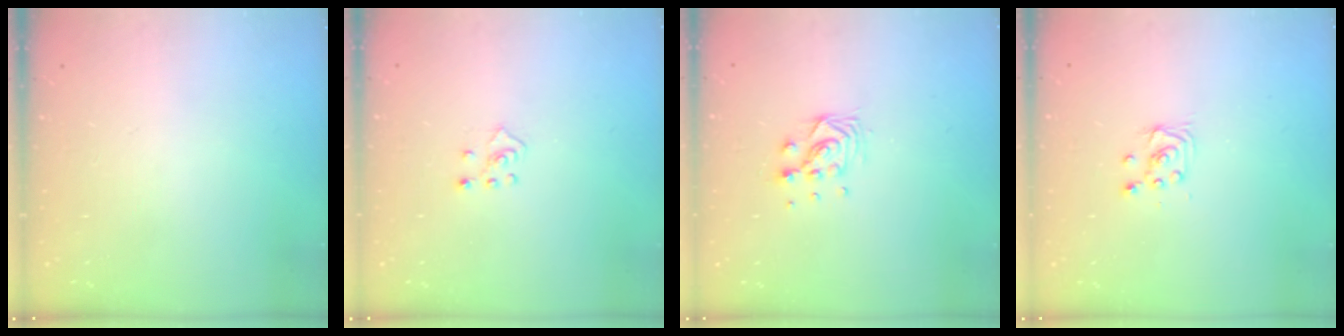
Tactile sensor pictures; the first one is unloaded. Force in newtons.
{"total": 2.3, "press": 2.3, "slide": 0.5}
{"total": 7.9, "press": 7.9, "slide": 0.5}
{"total": 3.8, "press": 3.8, "slide": 0.3}